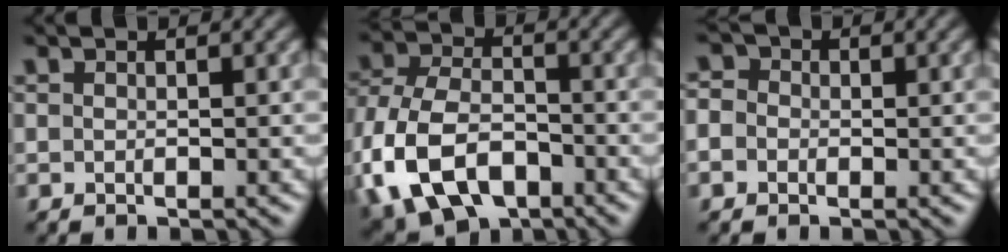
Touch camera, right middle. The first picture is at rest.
{"total": 11.9, "force": [-4.7, 7.7, 7.8], "torque": [-0.185, -0.013, -0.100]}
{"total": 2.7, "force": [0.1, 2.4, 1.1], "torque": [-0.007, 0.012, -0.019]}